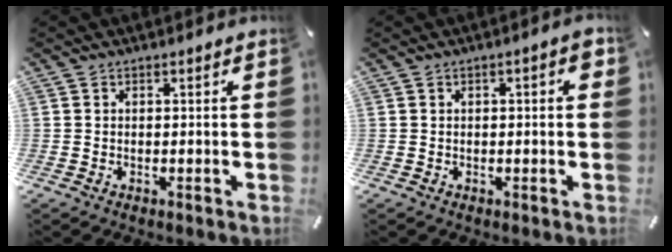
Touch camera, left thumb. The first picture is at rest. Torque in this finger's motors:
{"motor_torque": [0.08, 0.02, 0.02, -0.04, 0.03]}